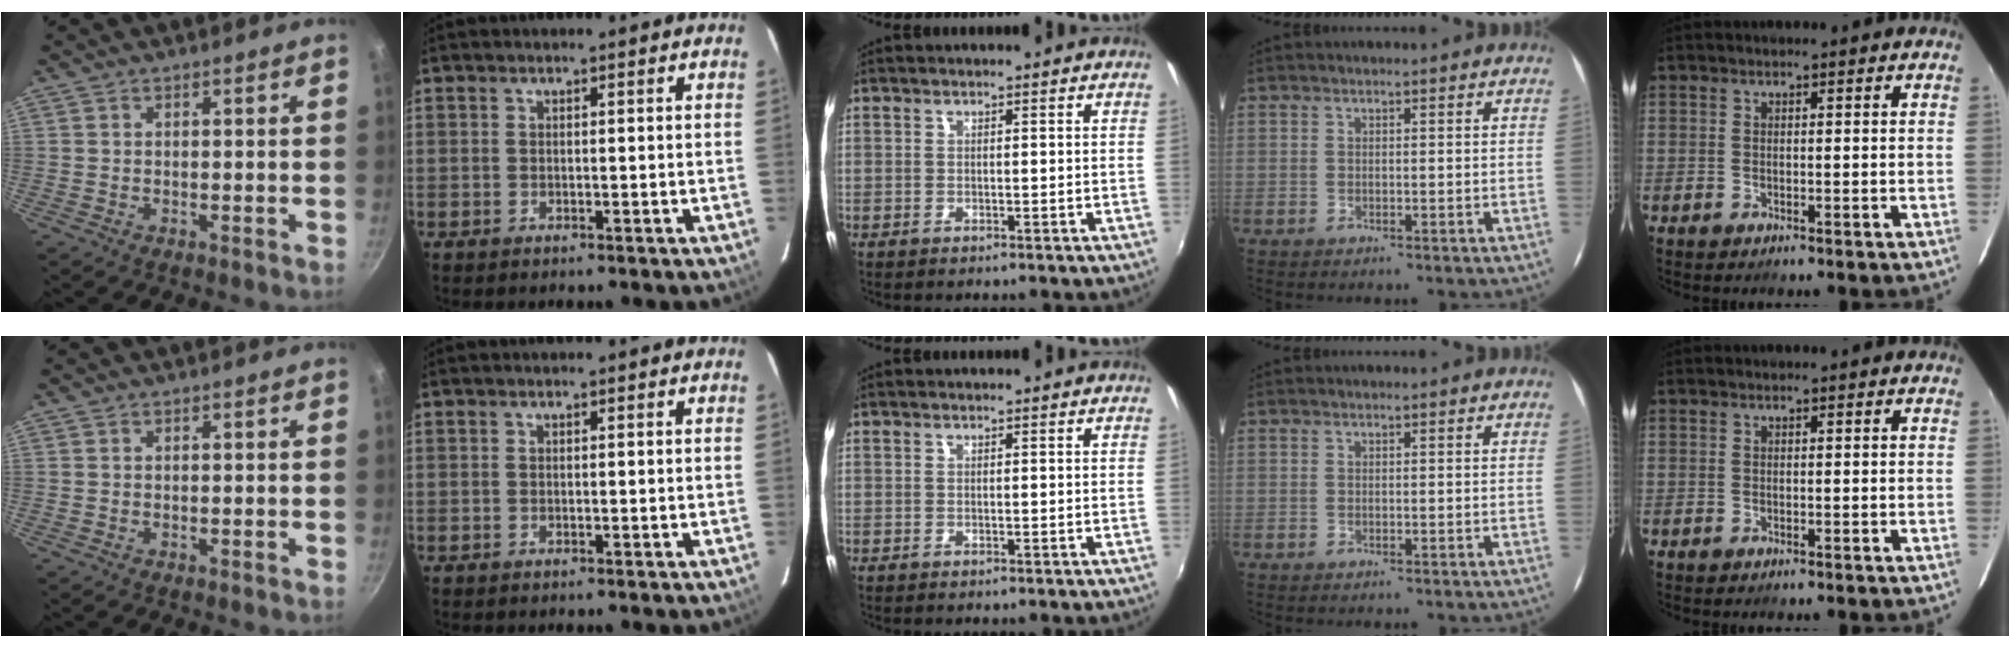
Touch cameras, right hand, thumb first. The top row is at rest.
{}